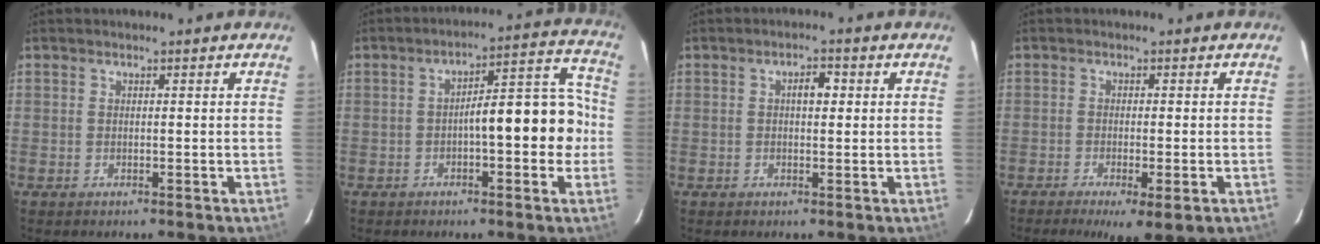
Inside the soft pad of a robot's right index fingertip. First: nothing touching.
{"total": 11.3, "force": [-1.5, 3.2, 10.7], "torque": [-0.136, 0.046, -0.019]}
{"total": 2.6, "force": [0.6, 1.0, 2.4], "torque": [-0.040, 0.009, 0.008]}
{"total": 7.3, "force": [-4.4, 1.4, 5.6], "torque": [-0.077, -0.020, -0.064]}